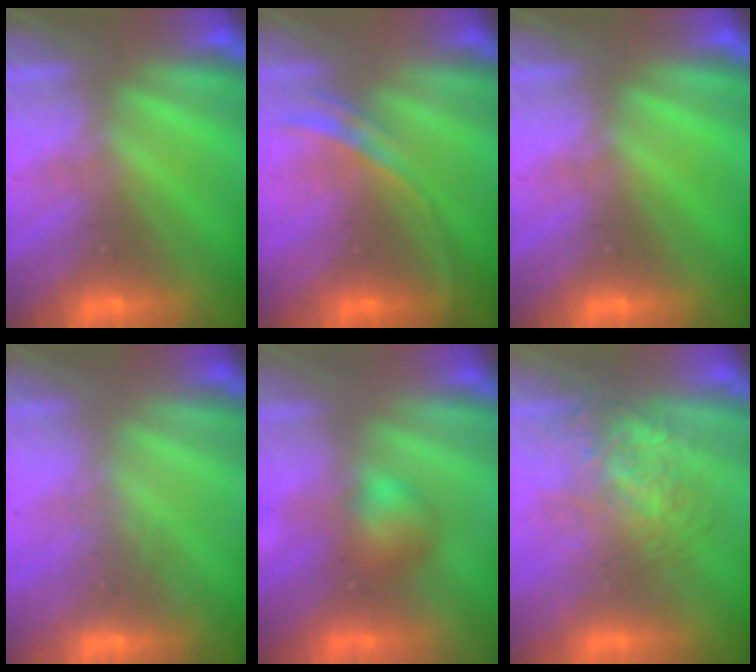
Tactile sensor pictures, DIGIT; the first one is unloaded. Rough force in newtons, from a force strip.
{"total": 2.8}
{"total": 0.0}
{"total": 2.6}
{"total": 2.9}
{"total": 3.7}